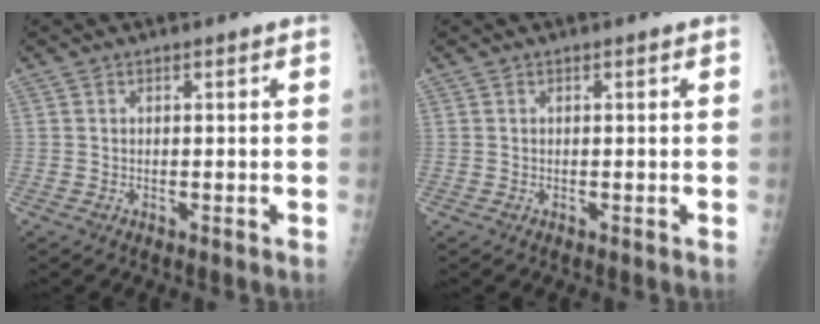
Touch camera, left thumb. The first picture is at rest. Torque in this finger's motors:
{"motor_torque": [0.00, 0.00, 0.00, 0.00, 0.00]}